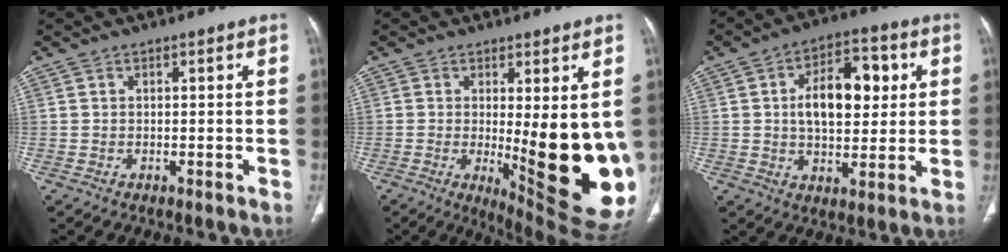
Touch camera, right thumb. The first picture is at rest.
{"total": 16.9, "force": [-1.2, 5.0, 16.1], "torque": [-0.194, -0.036, 0.006]}
{"total": 14.0, "force": [2.5, 8.0, 11.2], "torque": [-0.142, 0.009, 0.038]}